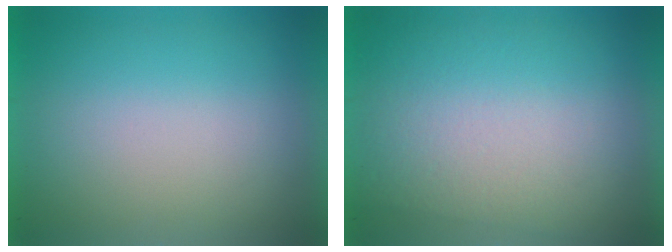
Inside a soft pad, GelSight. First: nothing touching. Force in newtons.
{"total": 2.9}